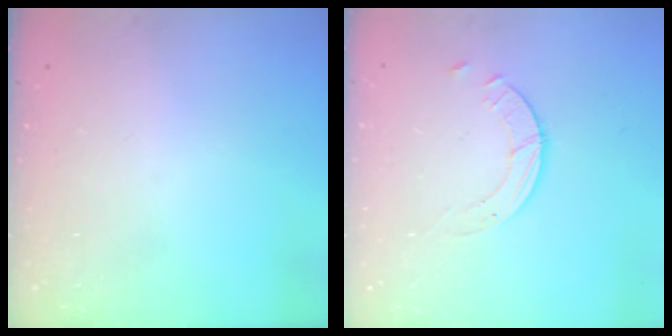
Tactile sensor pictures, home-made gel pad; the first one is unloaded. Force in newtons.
{"total": 1.8, "press": 1.8, "slide": 0.2}